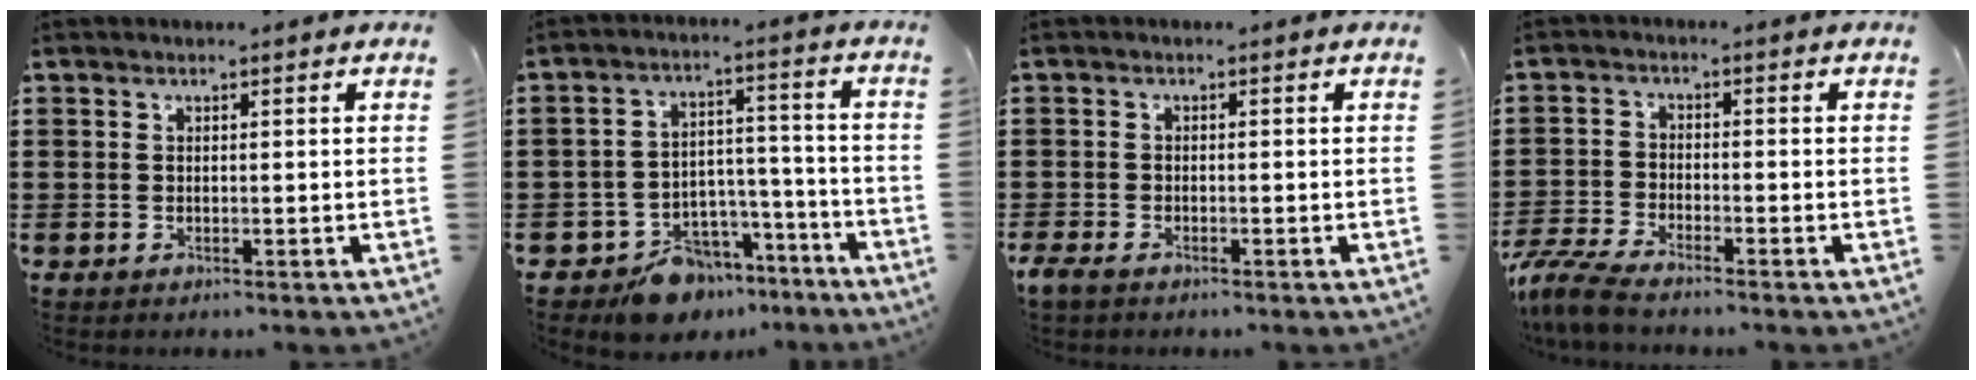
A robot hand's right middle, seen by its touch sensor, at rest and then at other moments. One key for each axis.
{"total": 9.0, "fx": -7.9, "fy": 3.8, "fz": 1.9, "tx": -0.024, "ty": 0.038, "tz": -0.145}
{"total": 1.3, "fx": -1.1, "fy": 0.4, "fz": 0.7, "tx": -0.032, "ty": -0.008, "tz": -0.025}
{"total": 4.7, "fx": -4.2, "fy": 0.2, "fz": 2.0, "tx": -0.070, "ty": -0.019, "tz": -0.091}